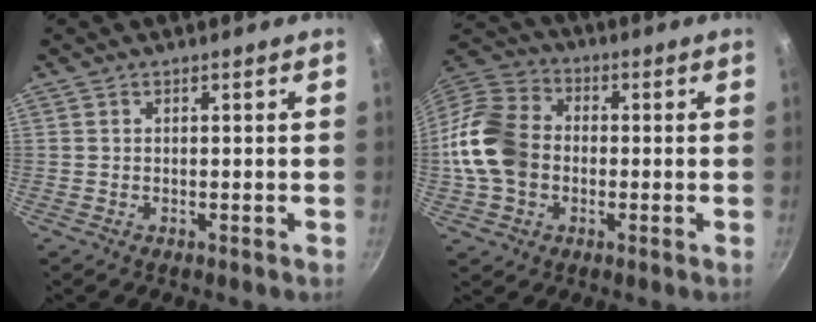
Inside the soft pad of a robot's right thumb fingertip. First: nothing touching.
{"total": 14.6, "force": [-1.5, 11.3, 9.2], "torque": [-0.162, 0.024, -0.045]}